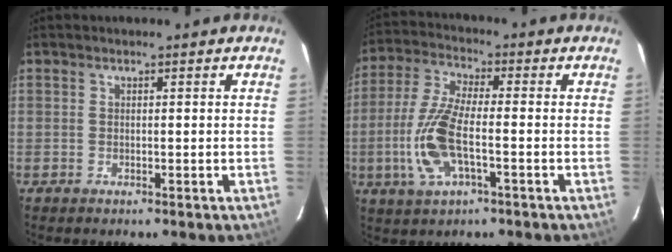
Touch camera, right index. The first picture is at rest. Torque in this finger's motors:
{"motor_torque": [1.45, -0.36, 0.75, 0.20]}